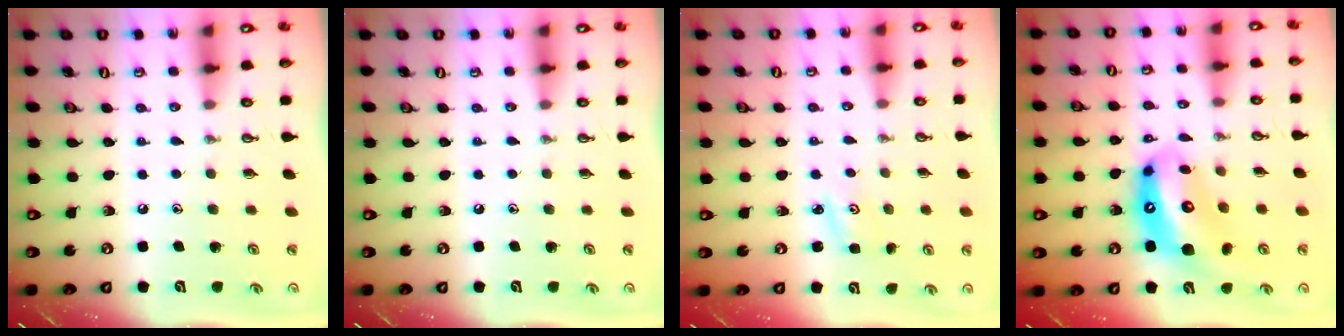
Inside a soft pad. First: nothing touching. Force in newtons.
{"total": 0.0}
{"total": 2.9, "press": 2.9, "slide": 0.3}
{"total": 15.5, "press": 15.4, "slide": 1.4}